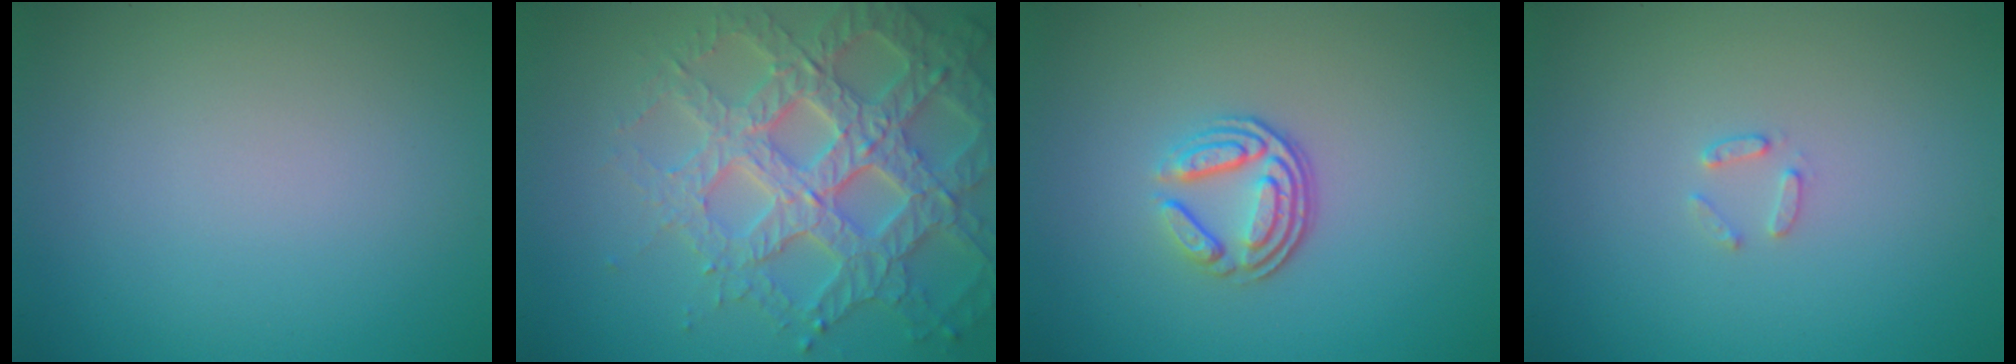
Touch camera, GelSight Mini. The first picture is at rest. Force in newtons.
{"total": 7.0, "press": 6.8, "slide": 1.7}
{"total": 3.7, "press": 2.6, "slide": 2.6}
{"total": 1.0, "press": 1.0, "slide": 0.2}